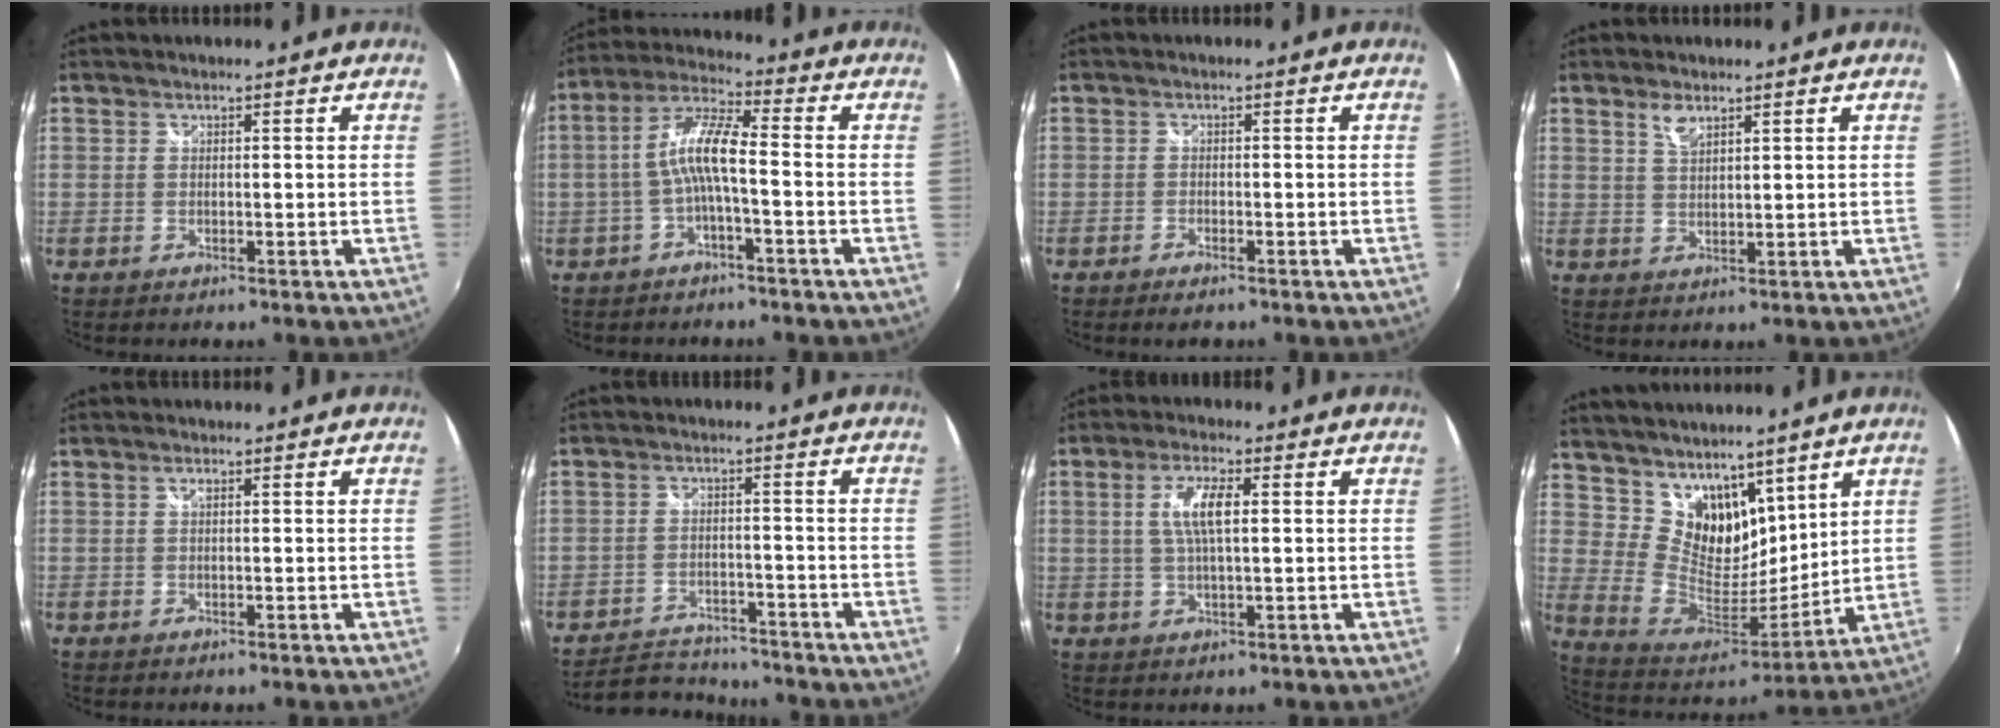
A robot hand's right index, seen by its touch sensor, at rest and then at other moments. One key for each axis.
{"total": 7.9, "fx": -1.7, "fy": 1.3, "fz": 7.6, "tx": -0.171, "ty": 0.016, "tz": -0.031}
{"total": 2.1, "fx": -1.7, "fy": 0.7, "fz": 1.1, "tx": -0.030, "ty": -0.004, "tz": -0.033}
{"total": 3.1, "fx": 2.0, "fy": 1.2, "fz": 2.0, "tx": -0.035, "ty": 0.001, "tz": 0.037}
{"total": 0.7, "fx": 0.3, "fy": 0.2, "fz": 0.7, "tx": -0.013, "ty": 0.003, "tz": 0.003}
{"total": 9.1, "fx": -8.4, "fy": 2.9, "fz": 1.6, "tx": -0.058, "ty": 0.010, "tz": -0.129}
{"total": 6.2, "fx": 1.2, "fy": 1.7, "fz": 5.9, "tx": -0.115, "ty": 0.004, "tz": 0.023}
{"total": 14.9, "fx": 10.2, "fy": 8.8, "fz": 6.5, "tx": -0.136, "ty": 0.002, "tz": 0.202}